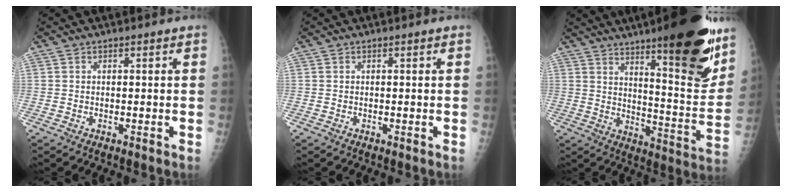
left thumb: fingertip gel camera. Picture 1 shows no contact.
{"total": 0.0}
{"total": 23.0, "force": [14.1, 4.6, 17.6], "torque": [-0.213, -0.076, 0.211]}